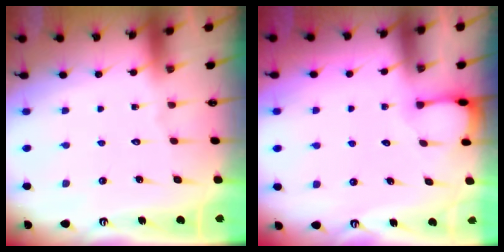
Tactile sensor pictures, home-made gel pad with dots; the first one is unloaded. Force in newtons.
{"total": 2.7, "press": 2.7, "slide": 0.4}